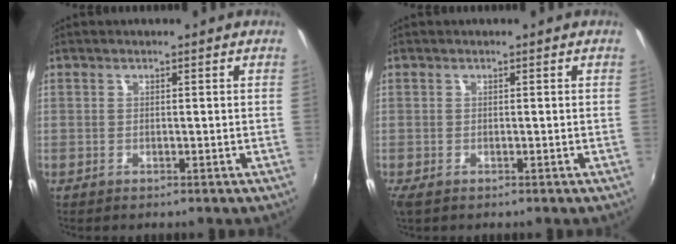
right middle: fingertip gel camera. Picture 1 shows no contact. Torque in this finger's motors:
{"motor_torque": [0.41, -0.35, 0.16, 0.04]}